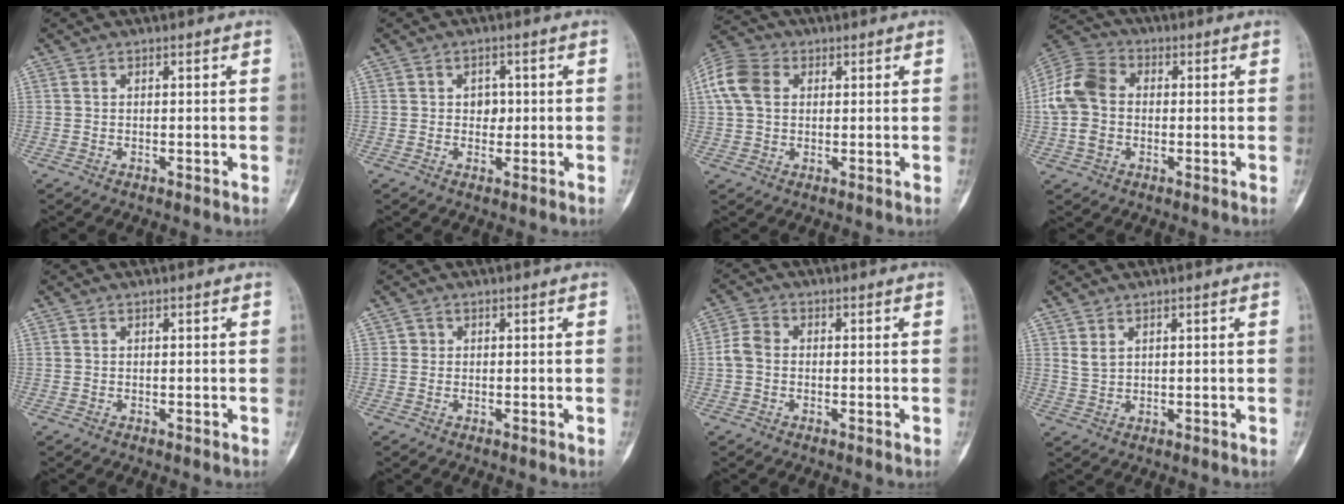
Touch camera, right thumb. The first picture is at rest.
{"total": 2.6, "force": [0.1, 2.1, 1.6], "torque": [-0.003, 0.005, -0.002]}
{"total": 10.3, "force": [2.4, 7.7, 6.3], "torque": [-0.129, 0.020, 0.039]}
{"total": 11.1, "force": [0.0, 8.3, 7.4], "torque": [-0.151, 0.028, -0.009]}
{"total": 0.0}
{"total": 1.0, "force": [0.1, 1.0, 0.1], "torque": [0.006, 0.003, 0.001]}
{"total": 3.7, "force": [-0.4, 2.9, 2.4], "torque": [-0.047, 0.010, -0.016]}
{"total": 2.2, "force": [1.3, 1.3, 1.3], "torque": [-0.023, -0.007, 0.034]}